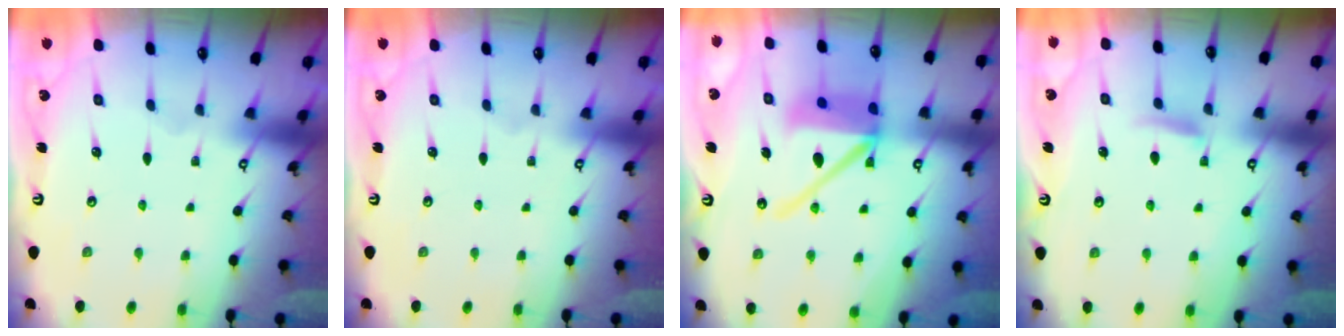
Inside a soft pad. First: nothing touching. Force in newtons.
{"total": 0.0}
{"total": 15.2, "press": 15.1, "slide": 2.1}
{"total": 6.1, "press": 6.1, "slide": 0.9}